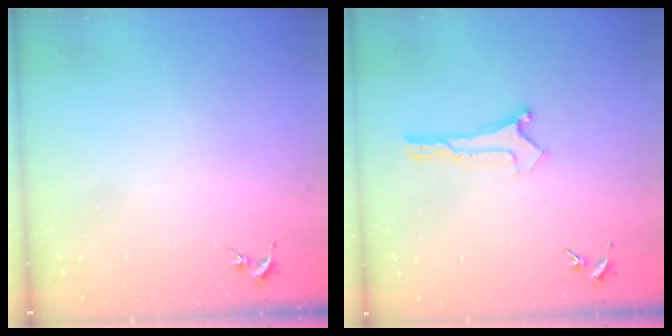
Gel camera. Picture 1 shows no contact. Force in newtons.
{"total": 0.0}